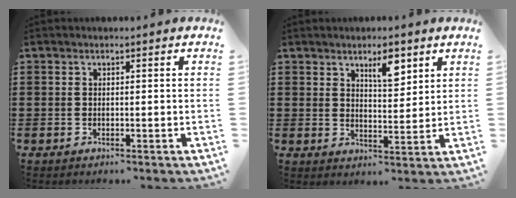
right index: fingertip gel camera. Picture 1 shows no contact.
{"total": 4.8, "force": [3.1, 1.8, 3.2], "torque": [-0.045, -0.003, 0.049]}